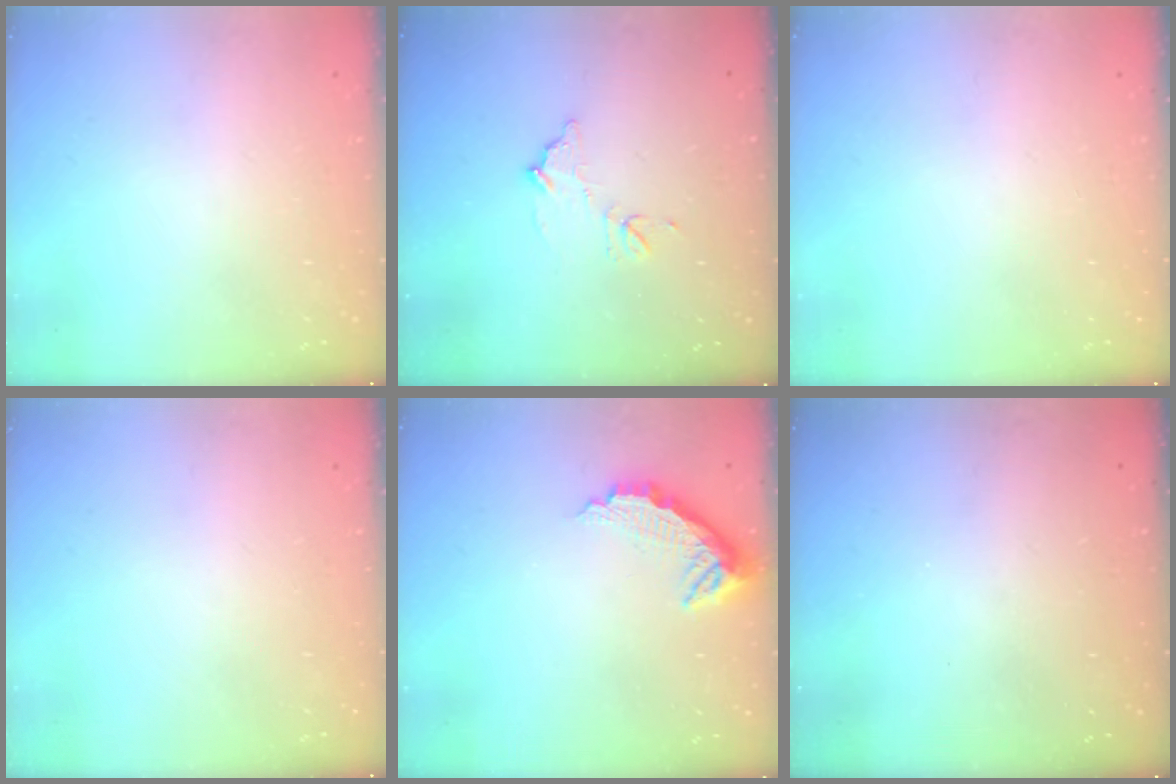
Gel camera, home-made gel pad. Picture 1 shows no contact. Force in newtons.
{"total": 9.2, "press": 9.2, "slide": 0.3}
{"total": 0.0}
{"total": 0.0}
{"total": 10.0, "press": 10.0, "slide": 0.6}
{"total": 3.3, "press": 3.3, "slide": 0.1}